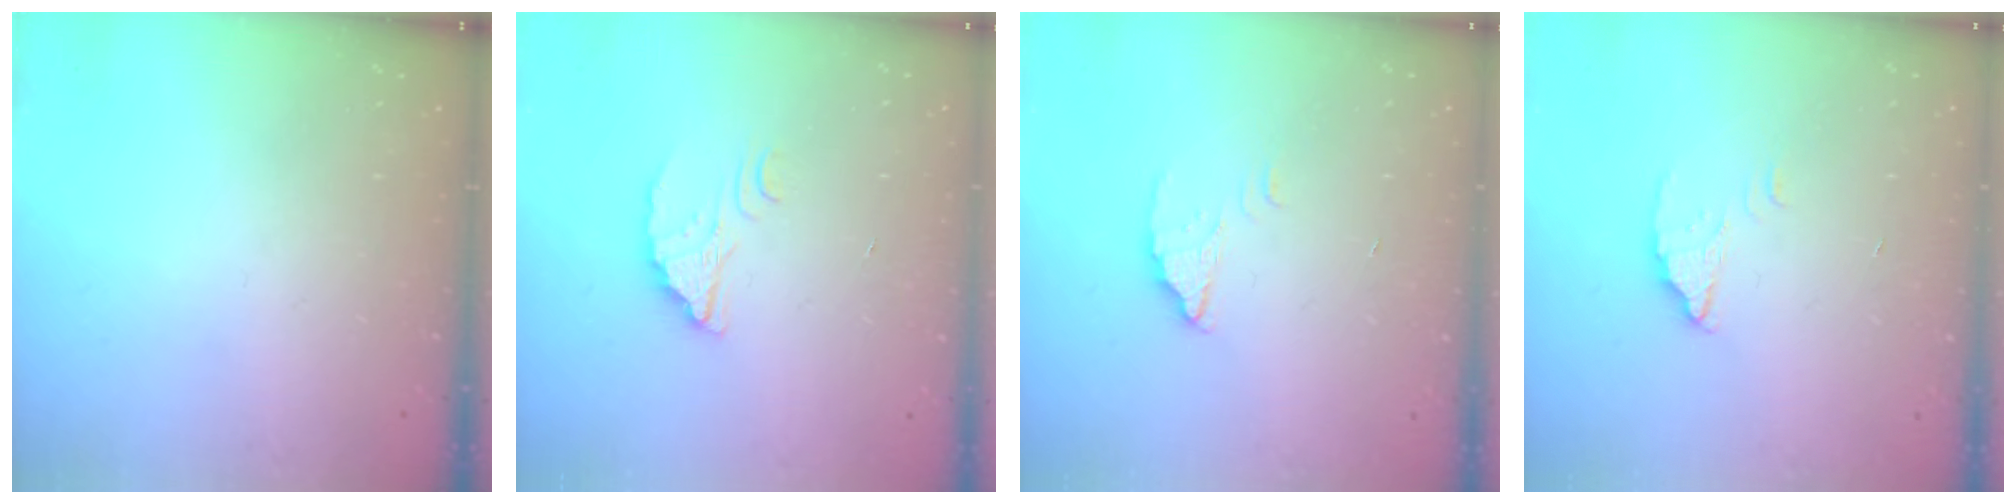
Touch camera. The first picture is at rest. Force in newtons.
{"total": 2.5, "press": 2.5, "slide": 0.1}
{"total": 2.6, "press": 2.6, "slide": 0.2}
{"total": 2.6, "press": 2.6, "slide": 0.2}